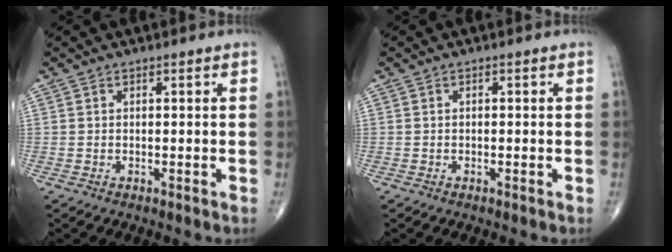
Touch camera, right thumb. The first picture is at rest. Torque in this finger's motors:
{"motor_torque": [-0.14, -0.11, 0.08, 0.17, -0.03]}